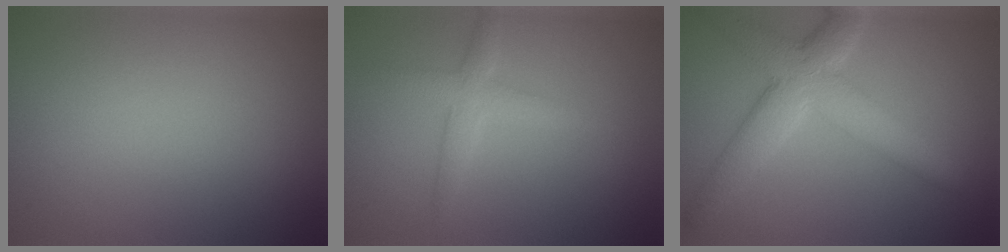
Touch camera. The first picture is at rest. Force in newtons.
{"total": 2.4, "press": 2.4, "slide": 0.1}
{"total": 6.1, "press": 6.1, "slide": 0.4}